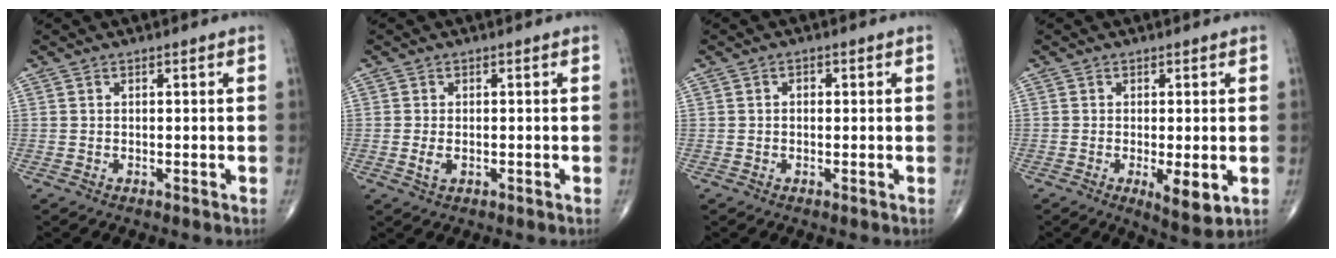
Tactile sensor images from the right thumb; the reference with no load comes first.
{"total": 2.1, "force": [-0.4, 1.2, 1.7], "torque": [-0.036, -0.003, -0.008]}
{"total": 1.1, "force": [0.1, 0.8, 0.8], "torque": [-0.006, 0.003, -0.001]}
{"total": 6.0, "force": [-1.5, 1.9, 5.5], "torque": [-0.087, -0.019, -0.019]}